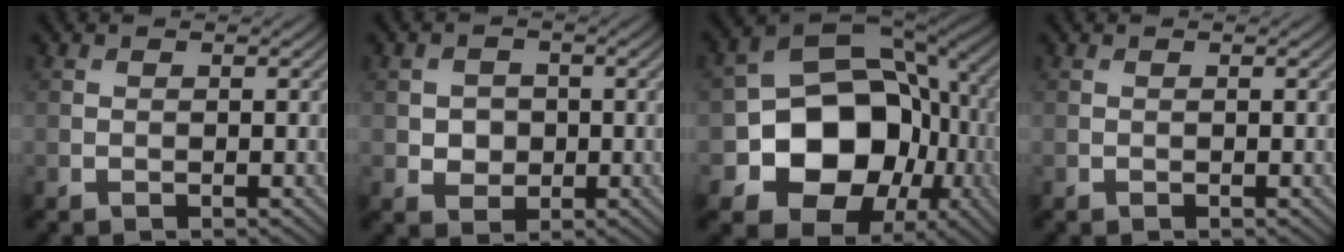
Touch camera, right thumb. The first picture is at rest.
{"total": 2.7, "force": [-0.1, 2.4, 1.2], "torque": [-0.028, -0.002, -0.008]}
{"total": 16.4, "force": [-4.2, 12.8, 9.4], "torque": [-0.168, -0.038, -0.071]}
{"total": 0.0}